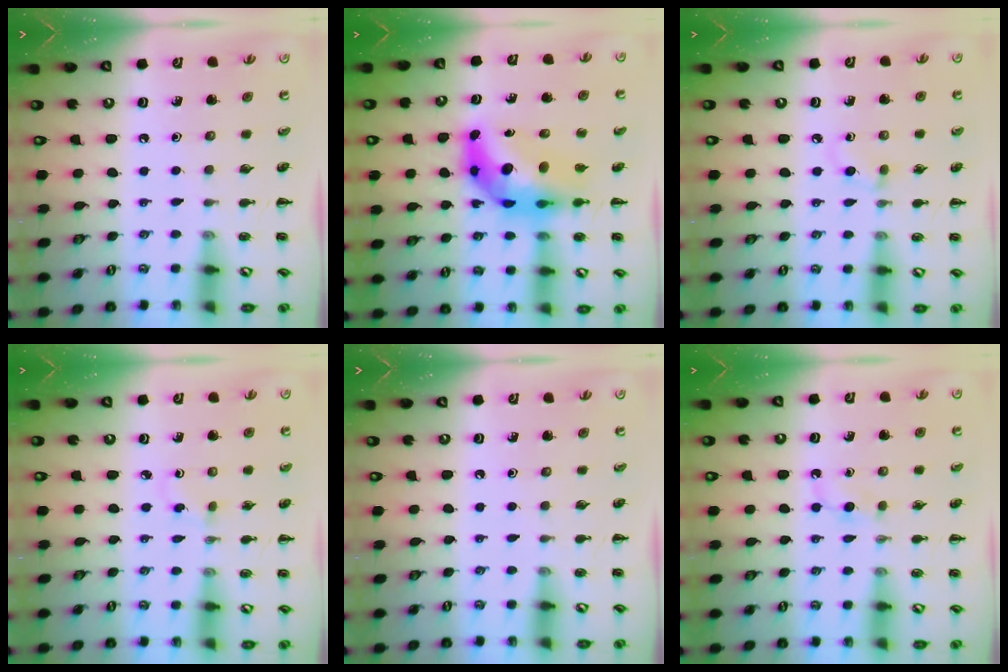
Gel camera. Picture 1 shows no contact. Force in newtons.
{"total": 10.5, "press": 10.0, "slide": 3.2}
{"total": 3.9, "press": 3.6, "slide": 1.4}
{"total": 1.6, "press": 1.4, "slide": 0.8}
{"total": 0.0}
{"total": 2.8, "press": 2.6, "slide": 1.1}